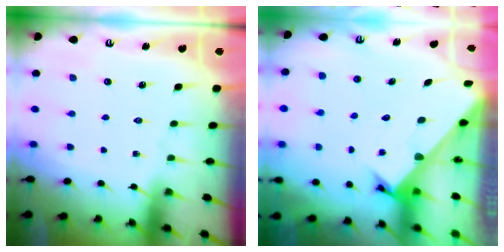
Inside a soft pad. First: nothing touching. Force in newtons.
{"total": 2.7, "press": 2.7, "slide": 0.3}